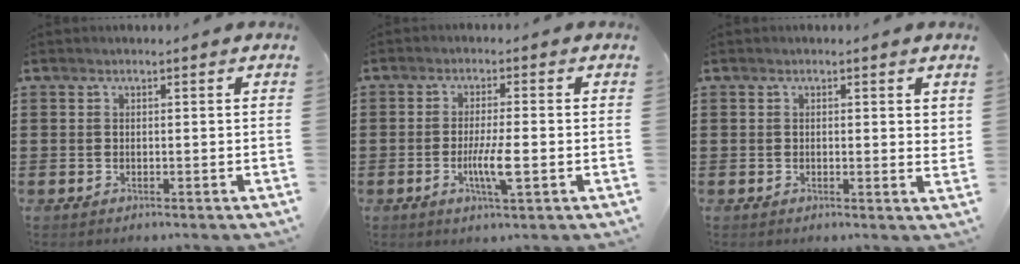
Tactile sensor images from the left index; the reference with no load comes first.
{"total": 5.1, "force": [-1.3, 0.8, 4.9], "torque": [-0.088, -0.004, -0.023]}
{"total": 1.1, "force": [0.6, 0.4, 0.9], "torque": [-0.012, 0.001, 0.008]}